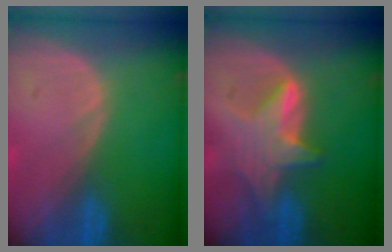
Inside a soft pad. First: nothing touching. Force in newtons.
{"total": 6.0, "press": 6.0, "slide": 0.7}